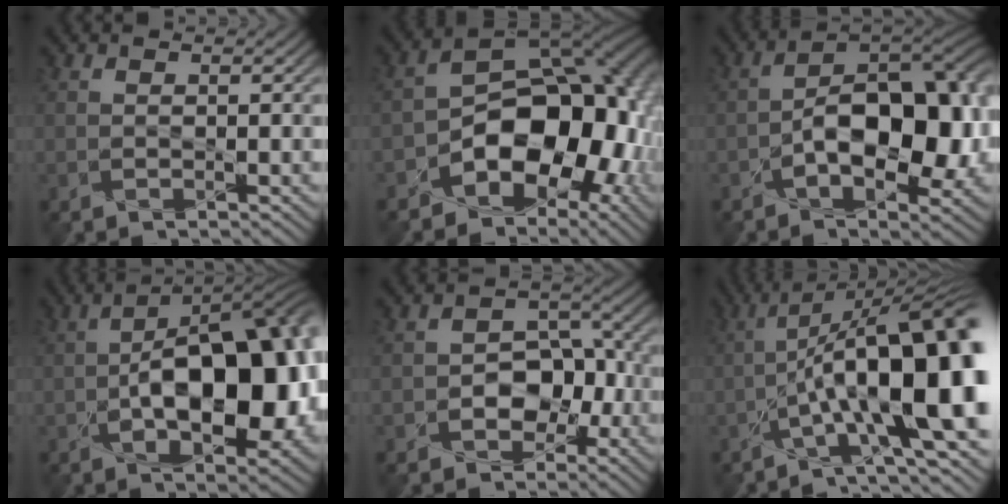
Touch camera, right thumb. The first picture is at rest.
{"total": 15.4, "force": [-5.4, 10.3, 10.0], "torque": [-0.121, -0.031, -0.090]}
{"total": 13.9, "force": [-2.5, 7.7, 11.3], "torque": [-0.154, -0.002, -0.042]}
{"total": 16.5, "force": [-2.5, 8.3, 14.0], "torque": [-0.182, -0.002, -0.041]}
{"total": 5.4, "force": [-2.2, 4.0, 2.9], "torque": [-0.029, 0.002, -0.038]}
{"total": 18.5, "force": [-3.1, 6.4, 17.0], "torque": [-0.257, 0.007, -0.048]}